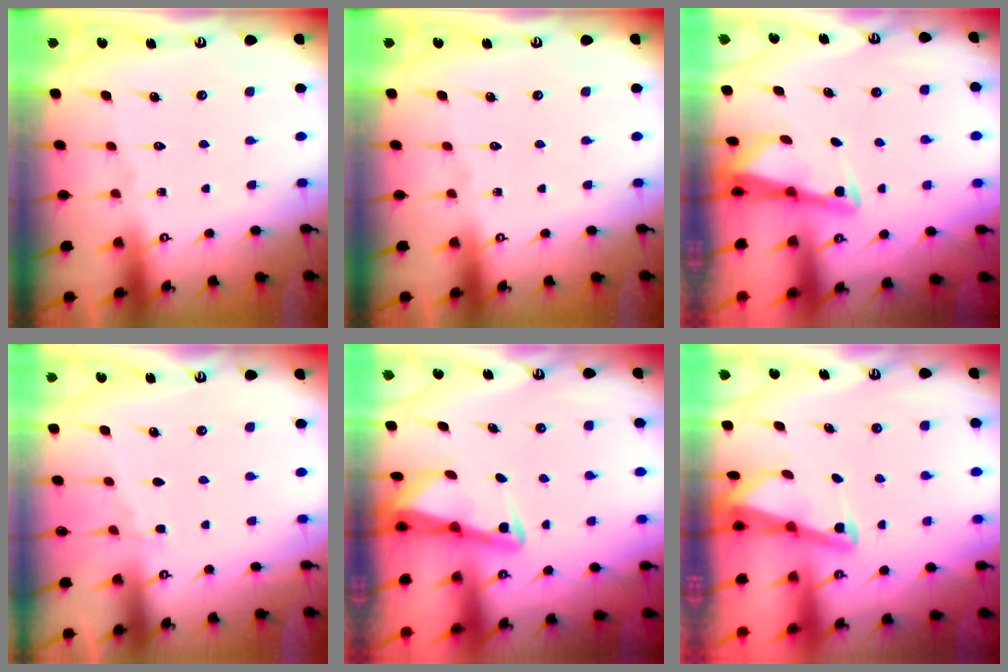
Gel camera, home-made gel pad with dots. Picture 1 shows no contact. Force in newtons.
{"total": 0.0}
{"total": 2.9, "press": 2.9, "slide": 0.1}
{"total": 4.4, "press": 4.4, "slide": 0.6}
{"total": 2.9, "press": 2.9, "slide": 0.4}
{"total": 2.2, "press": 2.2, "slide": 0.3}